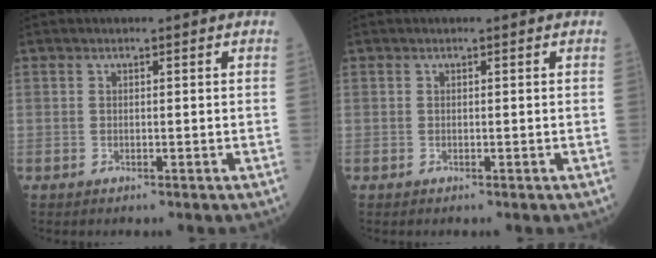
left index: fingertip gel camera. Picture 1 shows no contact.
{"total": 0.0}